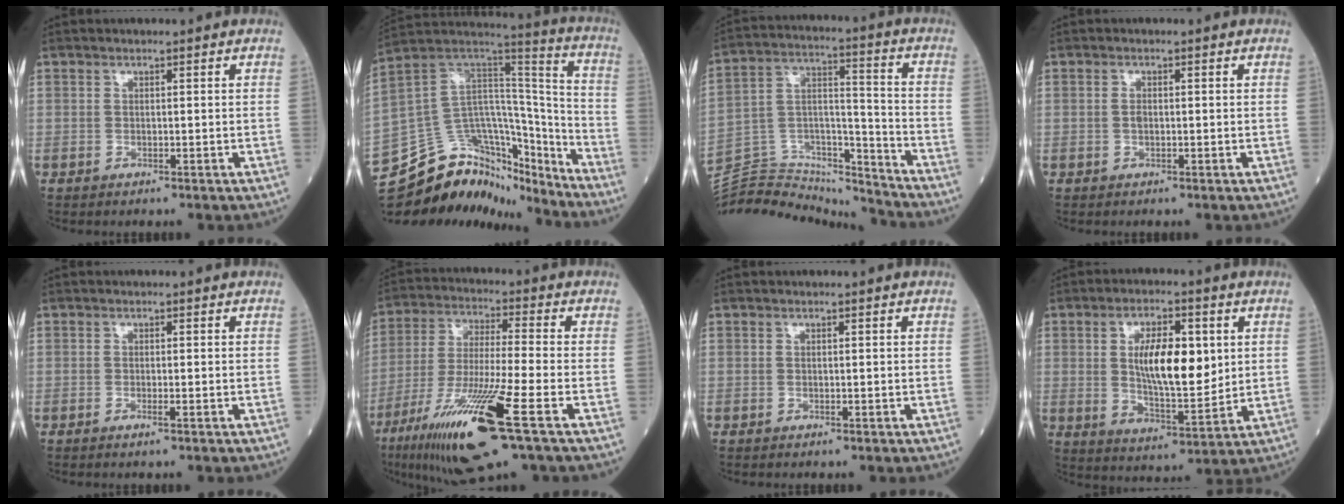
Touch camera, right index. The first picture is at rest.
{"total": 27.3, "force": [-22.9, 9.8, 11.2], "torque": [-0.203, 0.040, -0.350]}
{"total": 20.8, "force": [-20.2, 3.2, 3.4], "torque": [-0.080, 0.044, -0.327]}
{"total": 1.0, "force": [0.0, 0.5, 0.9], "torque": [-0.020, 0.001, -0.001]}
{"total": 0.9, "force": [-0.5, -0.1, 0.7], "torque": [-0.011, -0.001, -0.009]}
{"total": 17.3, "force": [-8.5, 0.5, 15.1], "torque": [-0.300, -0.043, -0.157]}
{"total": 0.0}
{"total": 11.3, "force": [2.2, 3.8, 10.4], "torque": [-0.185, -0.001, 0.041]}